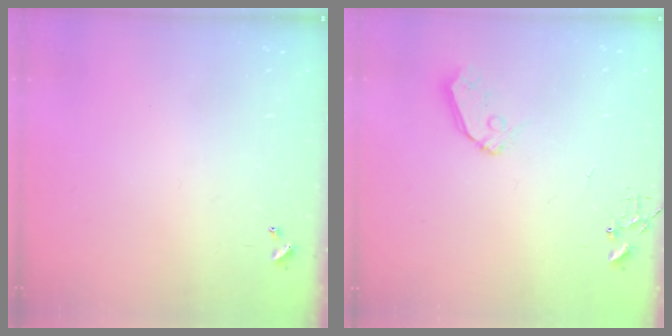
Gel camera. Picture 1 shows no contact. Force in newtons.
{"total": 6.9, "press": 6.9, "slide": 0.5}